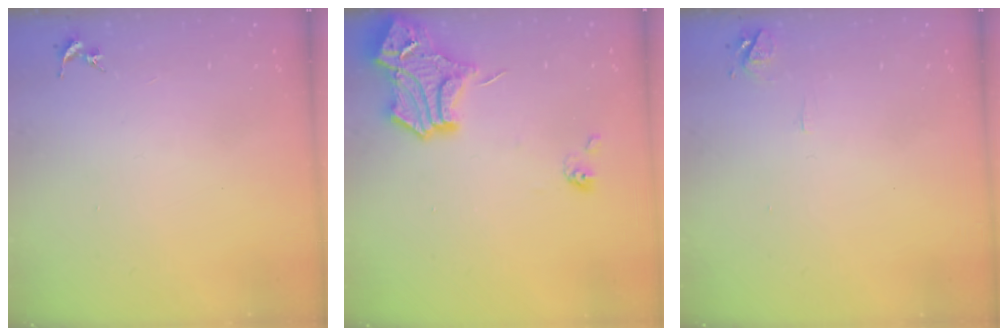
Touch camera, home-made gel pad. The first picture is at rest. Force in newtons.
{"total": 15.5, "press": 15.4, "slide": 1.4}
{"total": 6.3, "press": 6.3, "slide": 0.7}